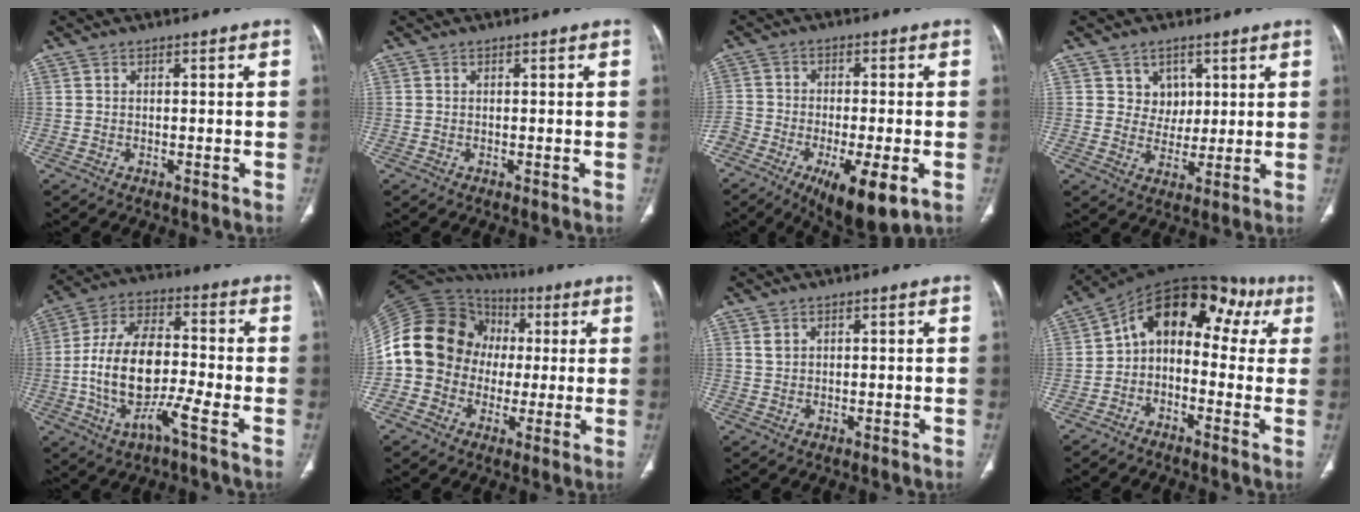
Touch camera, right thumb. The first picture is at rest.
{"total": 0.0}
{"total": 16.6, "force": [-8.2, 6.2, 13.0], "torque": [-0.245, -0.001, -0.133]}
{"total": 5.8, "force": [2.7, 5.1, 0.8], "torque": [0.020, -0.010, 0.045]}
{"total": 14.8, "force": [-4.0, 5.8, 13.0], "torque": [-0.252, 0.035, -0.079]}
{"total": 18.5, "force": [-0.1, 16.4, 8.6], "torque": [-0.148, 0.048, -0.005]}
{"total": 1.2, "force": [0.7, 0.8, 0.5], "torque": [-0.006, 0.001, 0.016]}
{"total": 15.5, "force": [3.0, 9.9, 11.6], "torque": [-0.110, 0.061, 0.029]}